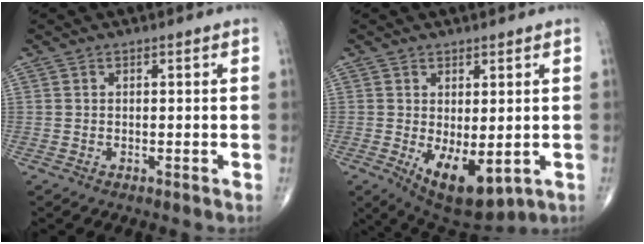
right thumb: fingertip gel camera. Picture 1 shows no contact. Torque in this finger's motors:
{"motor_torque": [1.55, 1.33, 0.27, -0.40, 0.36]}